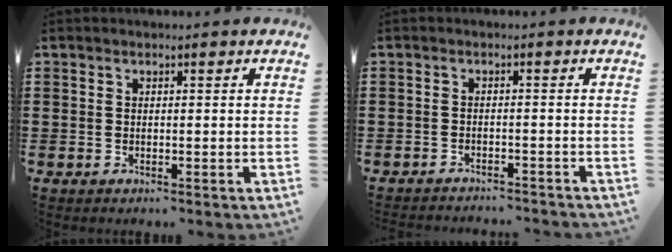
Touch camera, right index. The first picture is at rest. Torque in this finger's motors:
{"motor_torque": [-1.53, -0.31, 0.02, 0.08]}